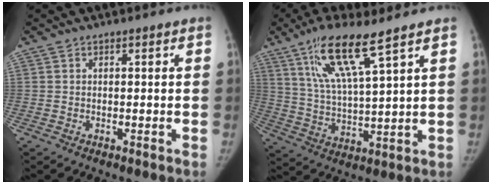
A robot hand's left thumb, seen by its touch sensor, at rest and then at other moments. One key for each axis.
{"total": 12.6, "fx": 7.7, "fy": 1.6, "fz": 9.9, "tx": -0.191, "ty": -0.033, "tz": 0.154}